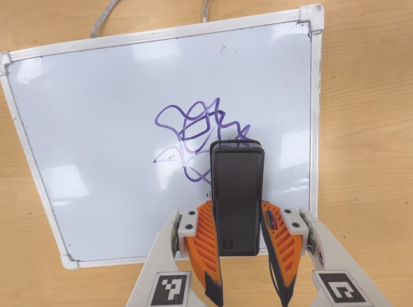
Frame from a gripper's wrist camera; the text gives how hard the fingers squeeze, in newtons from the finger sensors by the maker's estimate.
{"total": 4.8, "left": 3.4, "right": 6.2}